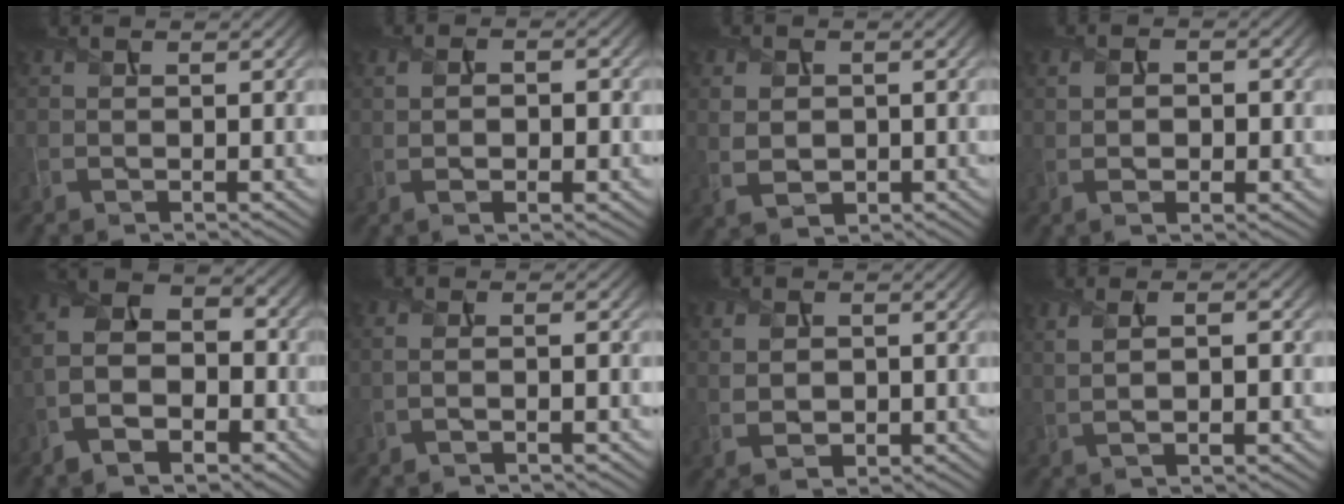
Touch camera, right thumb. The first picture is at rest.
{"total": 3.9, "force": [-0.1, 1.8, 3.4], "torque": [-0.052, -0.003, -0.001]}
{"total": 3.3, "force": [0.1, 2.6, 2.0], "torque": [-0.050, -0.006, 0.008]}
{"total": 3.7, "force": [0.0, 2.2, 3.0], "torque": [-0.037, -0.002, -0.001]}
{"total": 11.9, "force": [-4.7, 7.7, 7.7], "torque": [-0.165, -0.029, -0.089]}
{"total": 2.2, "force": [-0.6, 0.6, 2.1], "torque": [-0.029, 0.004, -0.020]}
{"total": 3.2, "force": [0.2, 2.3, 2.2], "torque": [-0.045, -0.004, 0.007]}
{"total": 4.3, "force": [0.4, 1.3, 4.1], "torque": [-0.076, -0.002, 0.007]}